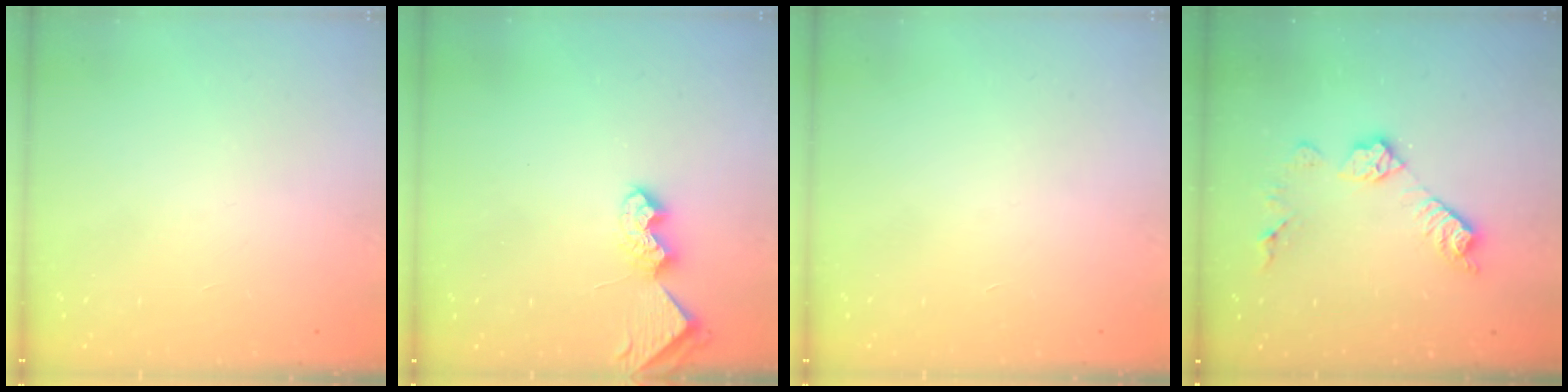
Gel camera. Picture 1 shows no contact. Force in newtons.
{"total": 6.3, "press": 6.3, "slide": 0.5}
{"total": 0.0}
{"total": 11.0, "press": 11.0, "slide": 0.6}